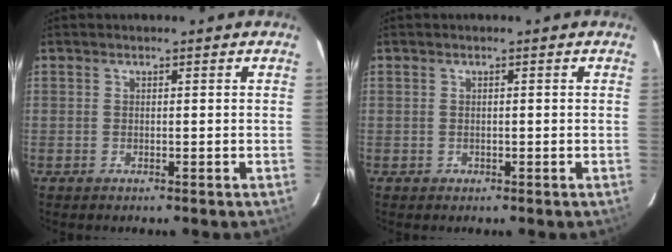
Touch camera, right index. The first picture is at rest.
{"total": 0.6, "force": [-0.1, 0.6, 0.0], "torque": [0.001, 0.004, -0.002]}